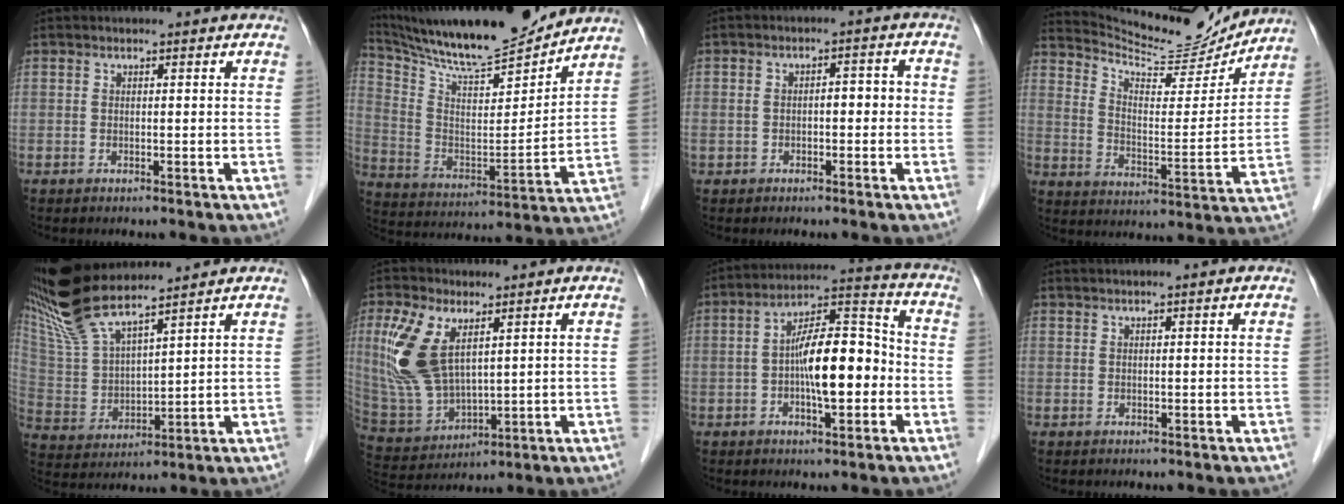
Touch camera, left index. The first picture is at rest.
{"total": 19.3, "force": [17.6, 1.7, 7.6], "torque": [-0.149, -0.014, 0.296]}
{"total": 3.7, "force": [-0.8, 2.3, 2.8], "torque": [-0.050, 0.032, -0.006]}
{"total": 15.3, "force": [15.0, 1.2, 2.6], "torque": [-0.057, -0.027, 0.229]}
{"total": 13.5, "force": [11.8, 1.8, 6.3], "torque": [-0.148, 0.013, 0.243]}
{"total": 11.1, "force": [4.1, 5.1, 8.9], "torque": [-0.214, 0.000, 0.096]}
{"total": 11.5, "force": [-2.2, 3.6, 10.6], "torque": [-0.191, 0.026, -0.037]}
{"total": 0.8, "force": [0.6, -0.2, 0.5], "torque": [-0.019, 0.005, 0.020]}